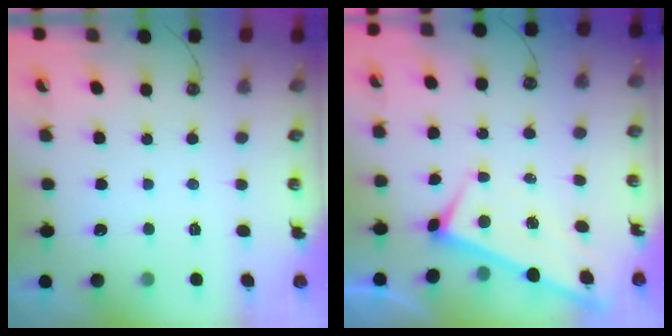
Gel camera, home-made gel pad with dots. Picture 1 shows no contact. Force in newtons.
{"total": 1.9, "press": 1.9, "slide": 0.2}